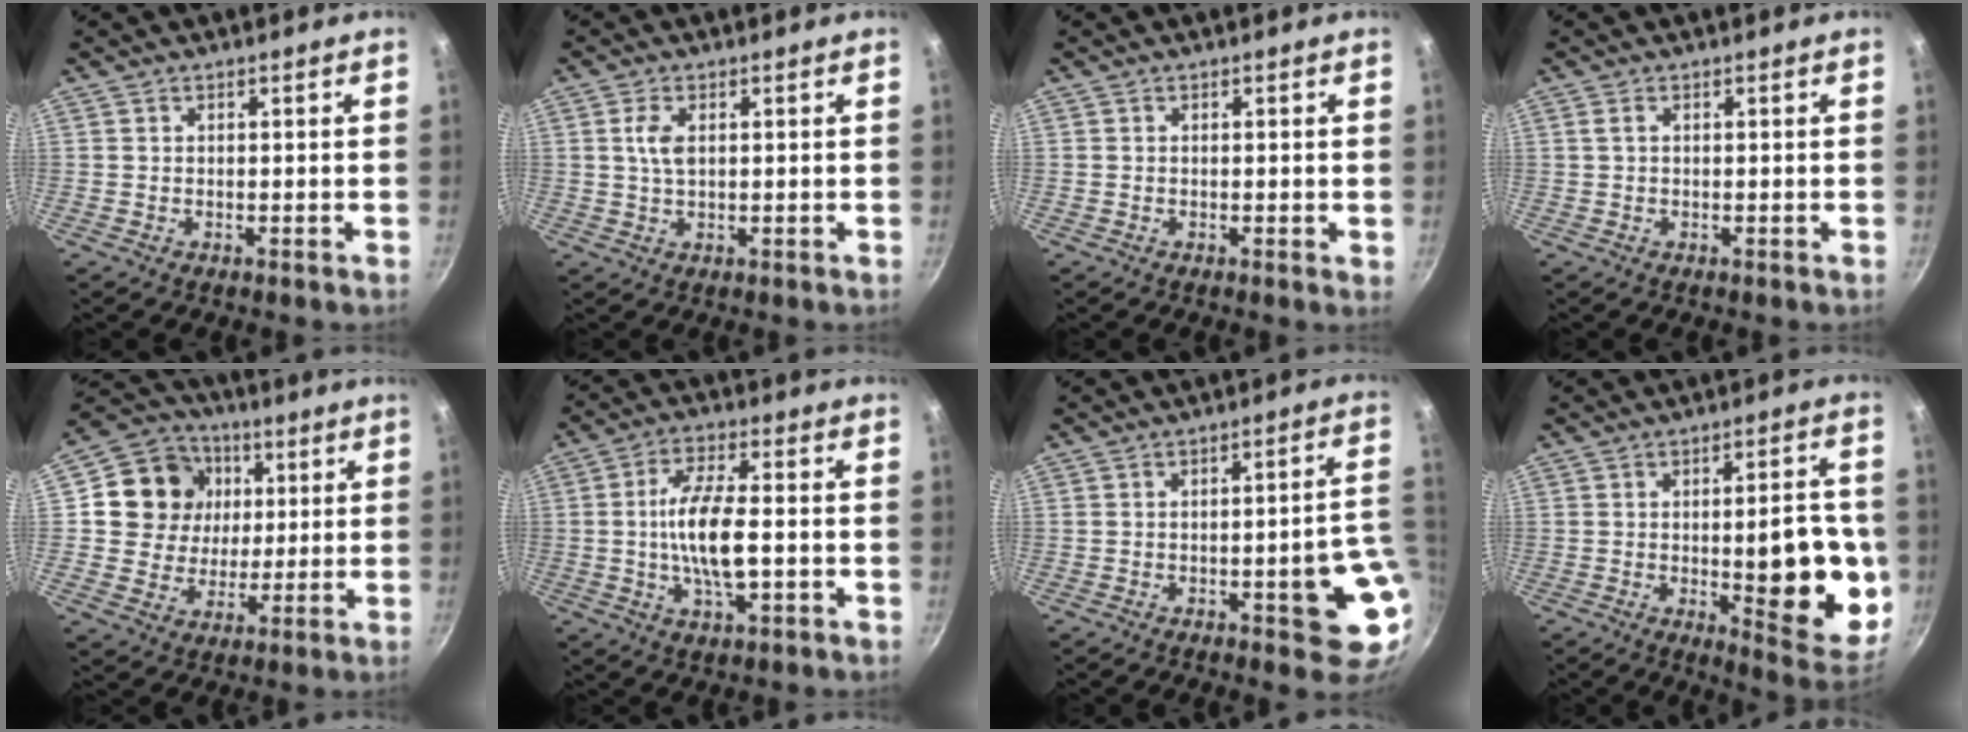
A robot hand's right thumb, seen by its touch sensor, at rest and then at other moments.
{"total": 3.6, "force": [0.8, 1.8, 3.0], "torque": [-0.062, 0.002, 0.017]}
{"total": 0.9, "force": [0.0, 0.3, 0.9], "torque": [-0.010, -0.001, -0.002]}
{"total": 0.9, "force": [0.2, 0.2, 0.8], "torque": [-0.020, 0.002, 0.005]}
{"total": 14.1, "force": [3.1, 12.7, 5.3], "torque": [-0.070, 0.009, 0.047]}
{"total": 11.6, "force": [-1.2, 4.2, 10.7], "torque": [-0.200, 0.015, -0.028]}
{"total": 12.7, "force": [-2.9, 3.8, 11.7], "torque": [-0.106, 0.026, -0.035]}
{"total": 19.6, "force": [-2.5, 7.3, 18.0], "torque": [-0.184, -0.004, -0.028]}